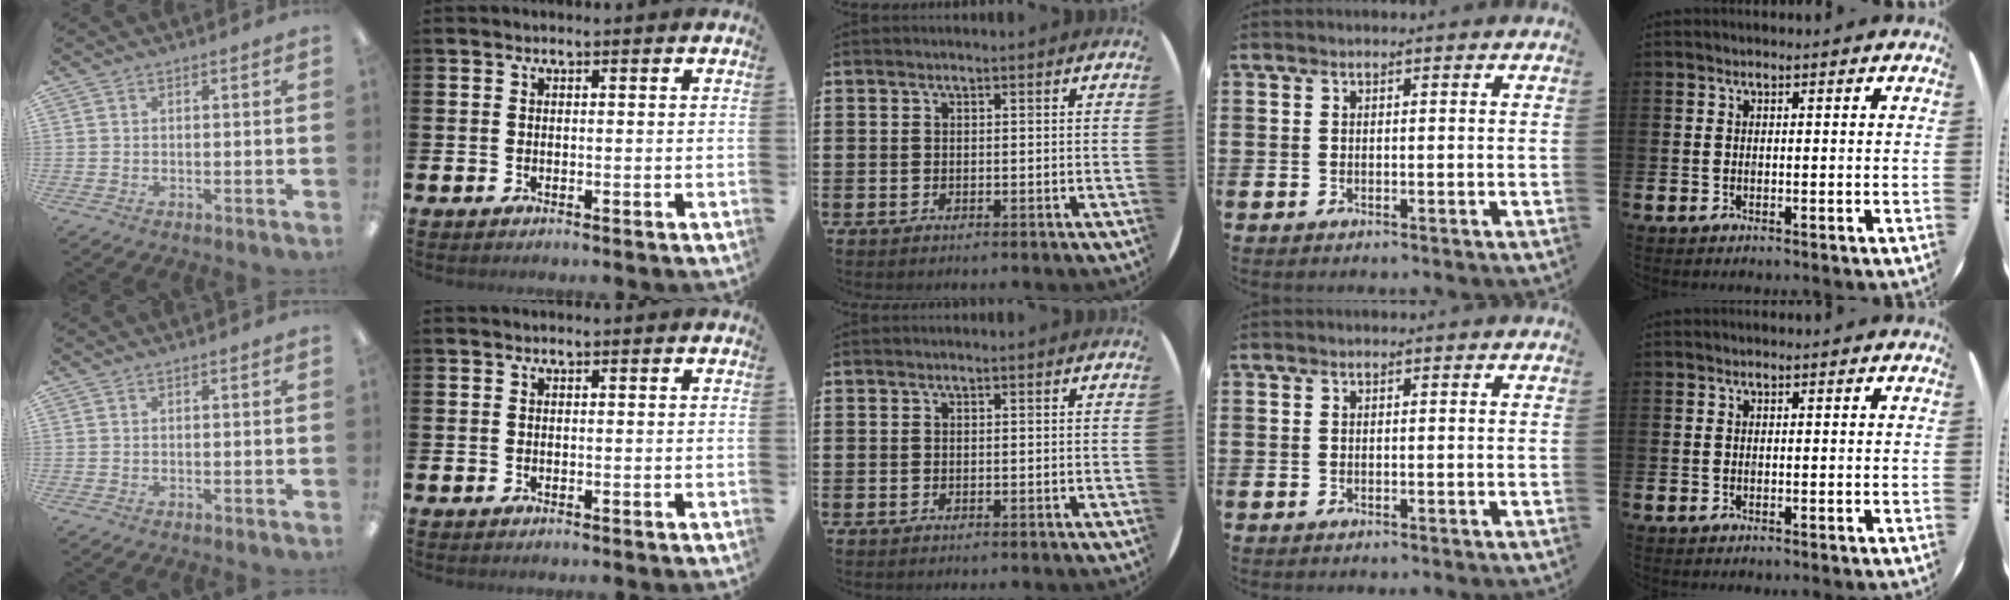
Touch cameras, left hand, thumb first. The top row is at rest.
{}